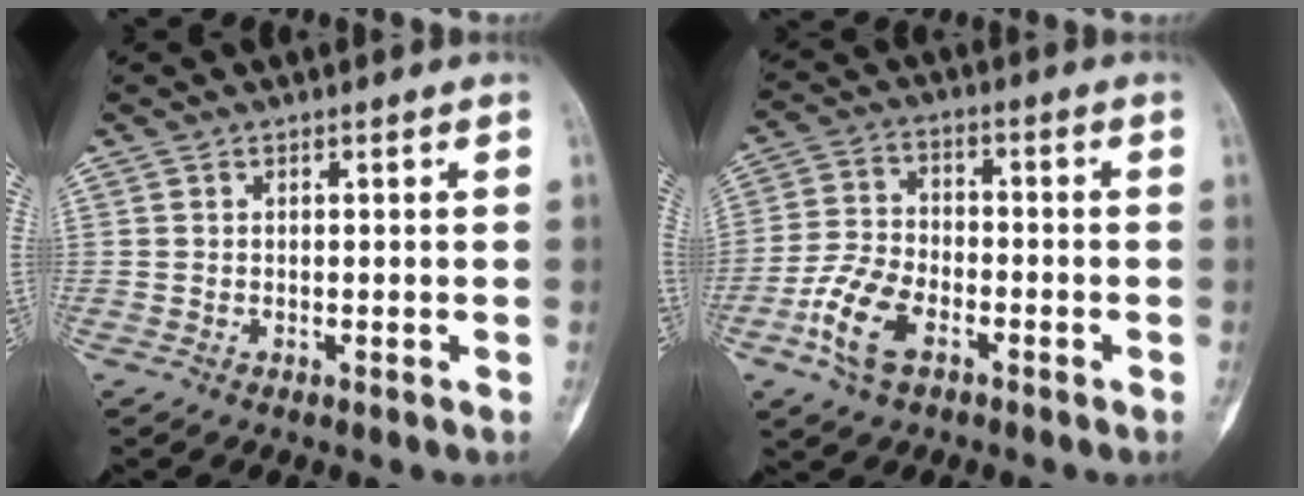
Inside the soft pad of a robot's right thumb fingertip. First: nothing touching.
{"total": 10.1, "force": [-4.7, 5.6, 6.9], "torque": [-0.144, 0.018, -0.093]}